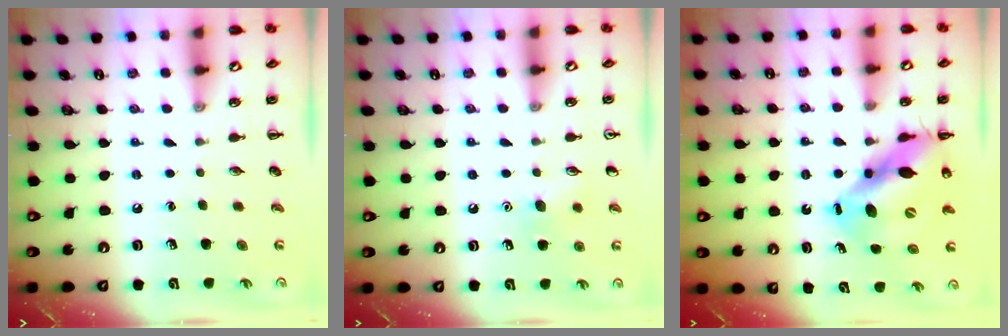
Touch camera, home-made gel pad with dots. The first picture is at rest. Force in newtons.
{"total": 7.2, "press": 6.9, "slide": 2.0}
{"total": 14.5, "press": 14.0, "slide": 3.5}